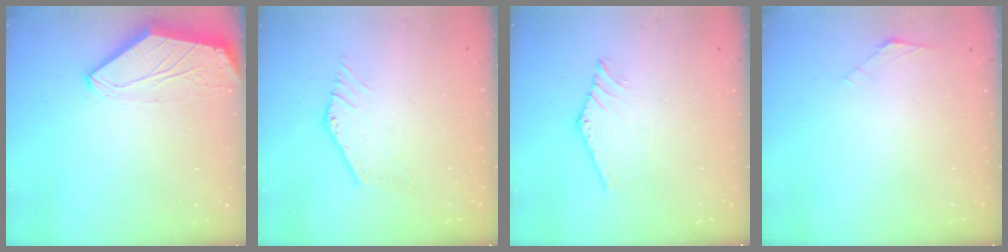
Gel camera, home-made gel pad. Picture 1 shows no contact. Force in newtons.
{"total": 0.5, "press": 0.3, "slide": 0.4}
{"total": 0.9, "press": 0.9, "slide": 0.1}
{"total": 2.6, "press": 2.6, "slide": 0.7}